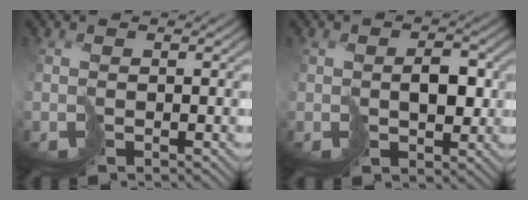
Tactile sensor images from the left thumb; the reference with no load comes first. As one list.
[{"total": 3.2, "force": [0.7, 2.2, 2.2], "torque": [-0.028, 0.005, 0.023]}]